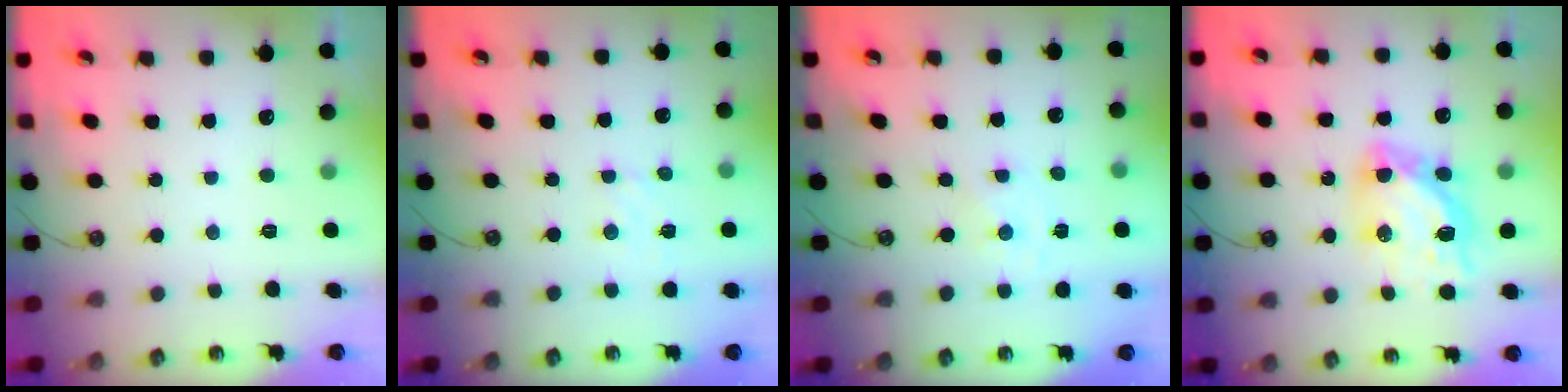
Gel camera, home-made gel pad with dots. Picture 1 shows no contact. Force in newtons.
{"total": 2.6, "press": 2.6, "slide": 0.4}
{"total": 0.0}
{"total": 12.7, "press": 12.7, "slide": 1.4}